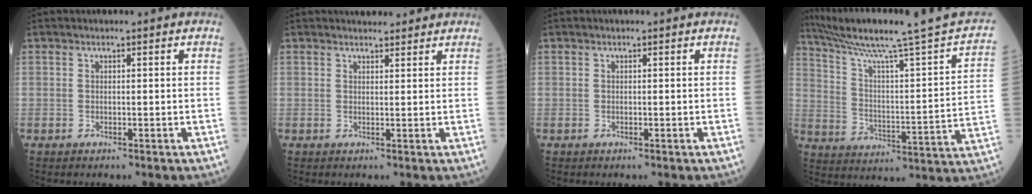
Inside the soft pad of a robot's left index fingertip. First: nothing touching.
{"total": 3.6, "force": [3.3, 1.0, 0.9], "torque": [-0.010, 0.015, 0.043]}
{"total": 0.0}
{"total": 21.4, "force": [18.0, -1.2, 11.6], "torque": [-0.190, -0.046, 0.251]}